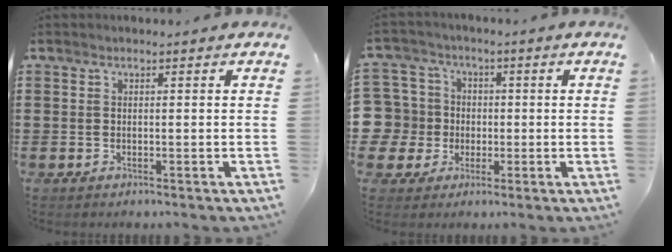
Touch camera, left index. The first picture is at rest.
{"total": 7.9, "force": [-0.4, 7.7, 1.5], "torque": [-0.096, 0.001, -0.009]}